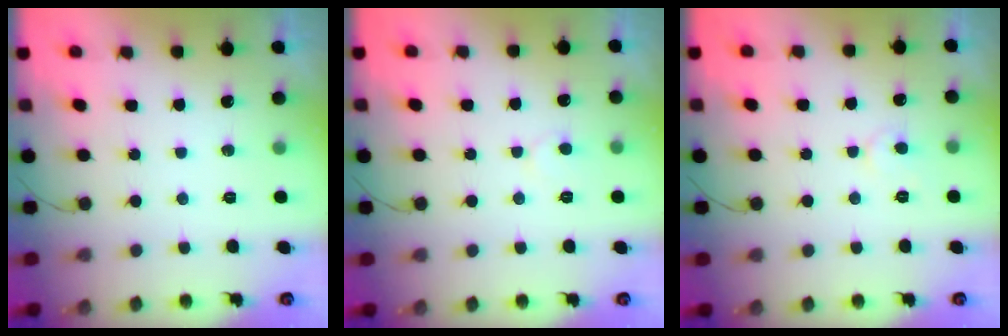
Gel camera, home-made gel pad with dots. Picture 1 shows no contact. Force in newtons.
{"total": 4.4, "press": 4.3, "slide": 0.5}
{"total": 4.4, "press": 4.4, "slide": 0.4}